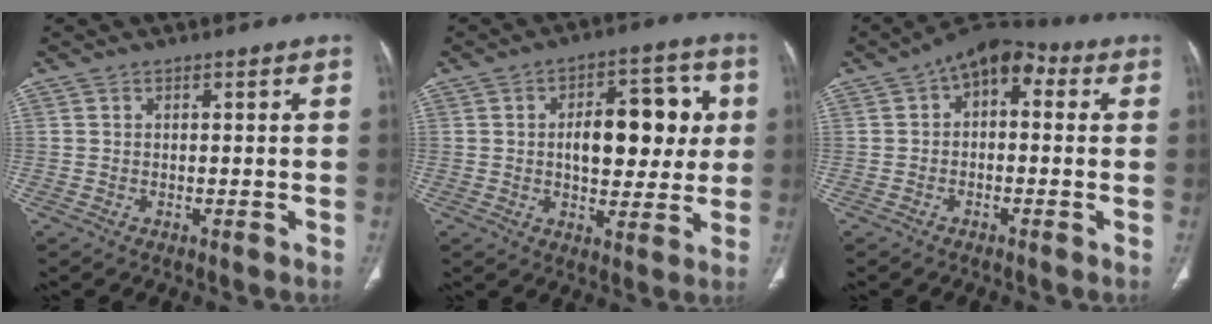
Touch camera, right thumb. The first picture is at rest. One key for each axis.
{"total": 14.4, "fx": 1.8, "fy": 7.9, "fz": 11.9, "tx": -0.120, "ty": 0.015, "tz": 0.027}
{"total": 8.4, "fx": 1.8, "fy": 5.1, "fz": 6.4, "tx": -0.060, "ty": 0.029, "tz": 0.014}